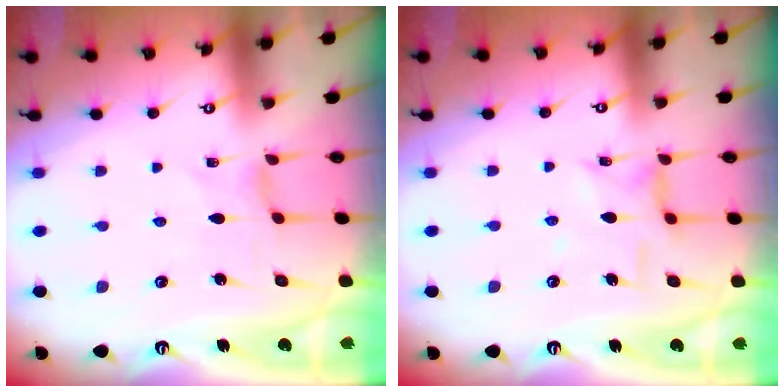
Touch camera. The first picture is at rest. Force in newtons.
{"total": 4.2, "press": 4.2, "slide": 0.3}